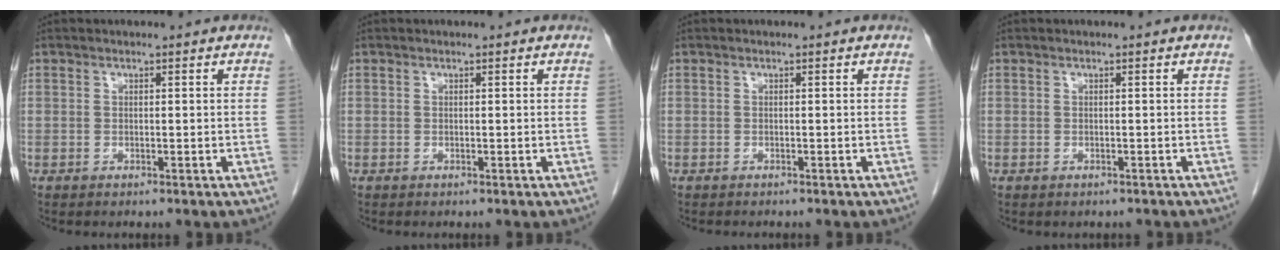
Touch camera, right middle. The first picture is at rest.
{"total": 0.0}
{"total": 0.9, "force": [-0.9, 0.2, 0.3], "torque": [-0.011, -0.003, -0.011]}
{"total": 0.8, "force": [-0.7, 0.4, 0.1], "torque": [-0.010, 0.000, -0.009]}